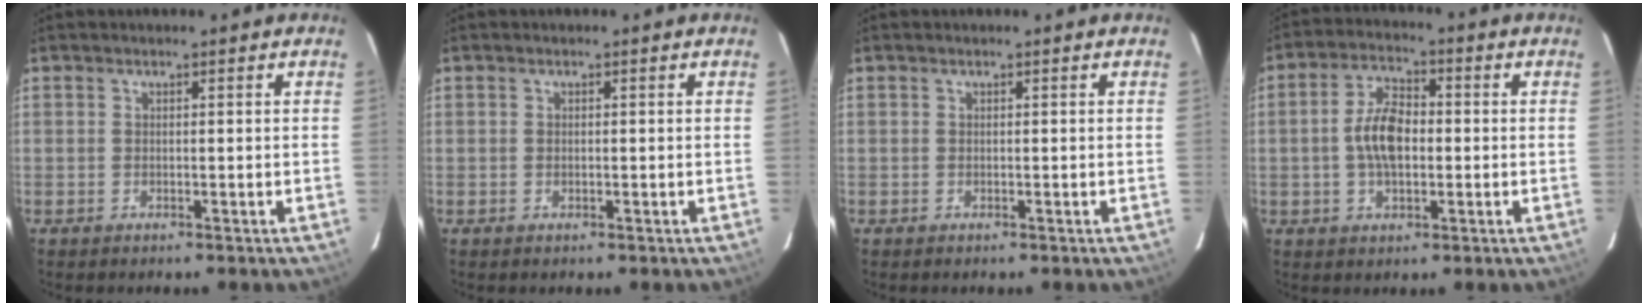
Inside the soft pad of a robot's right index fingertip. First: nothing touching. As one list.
[{"total": 0.0}, {"total": 0.0}, {"total": 8.1, "force": [-0.6, 4.4, 6.8], "torque": [-0.131, 0.013, -0.009]}]